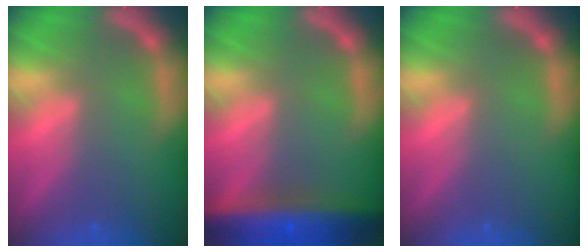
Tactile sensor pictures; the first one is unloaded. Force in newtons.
{"total": 9.5}
{"total": 0.0}